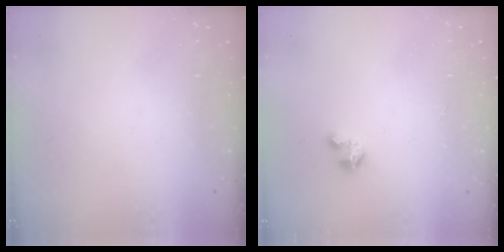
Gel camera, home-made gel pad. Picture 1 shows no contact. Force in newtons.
{"total": 1.9, "press": 1.9, "slide": 0.1}